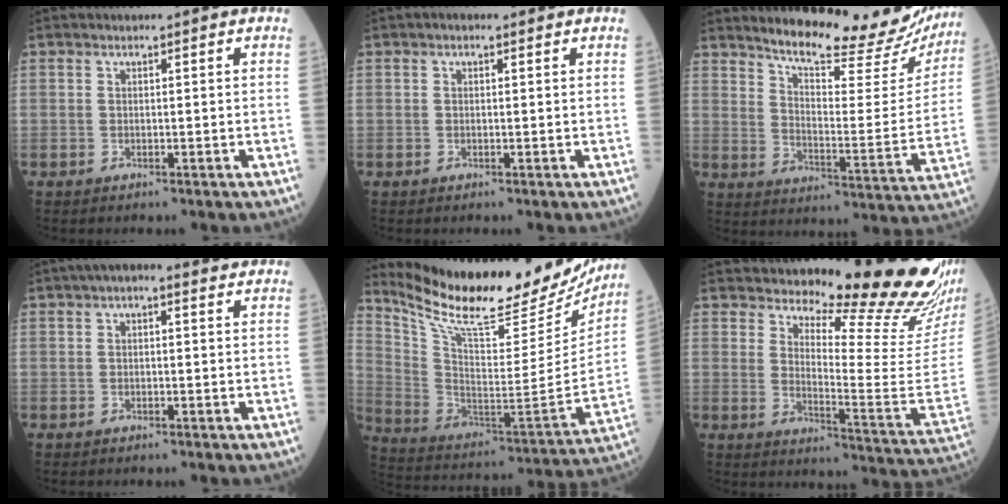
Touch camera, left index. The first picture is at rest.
{"total": 0.9, "force": [0.4, 0.4, 0.7], "torque": [-0.015, 0.008, 0.002]}
{"total": 21.3, "force": [19.6, 3.8, 7.3], "torque": [-0.097, -0.061, 0.249]}
{"total": 4.5, "force": [2.8, 1.5, 3.2], "torque": [-0.051, 0.034, 0.038]}
{"total": 28.2, "force": [24.5, 6.5, 12.3], "torque": [-0.219, -0.060, 0.354]}
{"total": 22.1, "force": [18.4, 1.2, 12.2], "torque": [-0.170, -0.108, 0.232]}